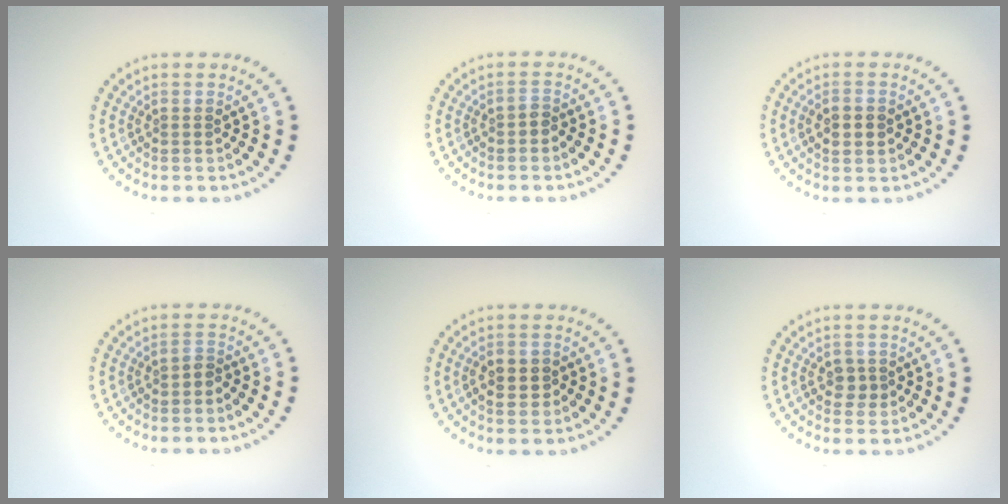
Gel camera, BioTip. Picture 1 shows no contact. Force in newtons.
{"total": 0.9, "press": 0.8, "slide": 0.5}
{"total": 2.1, "press": 2.1, "slide": 0.2}
{"total": 1.0, "press": 0.8, "slide": 0.6}
{"total": 2.1, "press": 2.1, "slide": 0.1}
{"total": 1.5, "press": 1.5, "slide": 0.3}